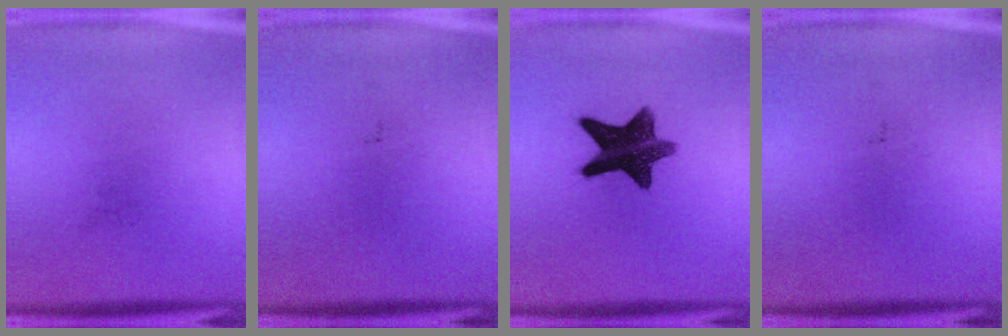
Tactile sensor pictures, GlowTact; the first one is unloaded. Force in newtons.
{"total": 0.0}
{"total": 12.0}
{"total": 0.0}